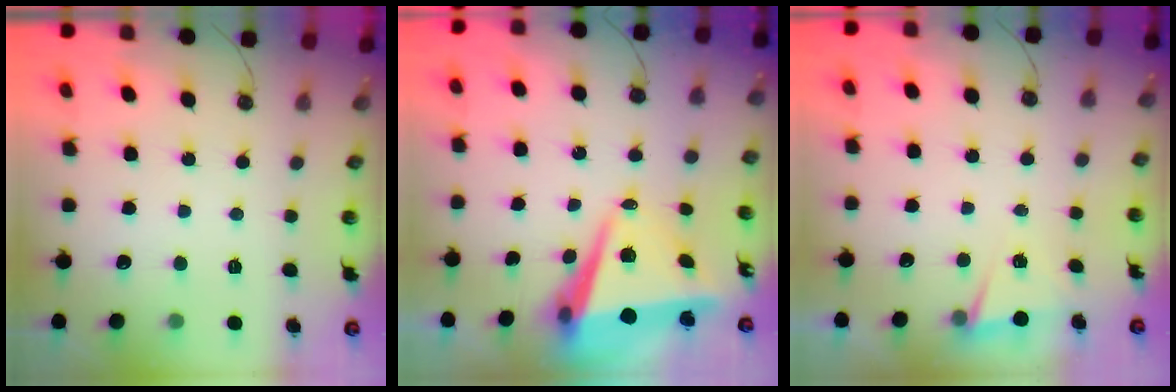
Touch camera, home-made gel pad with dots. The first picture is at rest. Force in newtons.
{"total": 8.2, "press": 8.1, "slide": 1.4}
{"total": 2.4, "press": 2.2, "slide": 1.1}